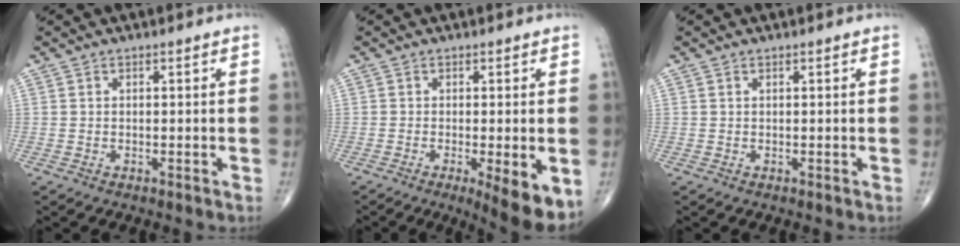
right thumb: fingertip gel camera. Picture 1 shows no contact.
{"total": 7.7, "force": [-2.8, 1.6, 7.0], "torque": [-0.097, -0.019, -0.042]}
{"total": 0.0}